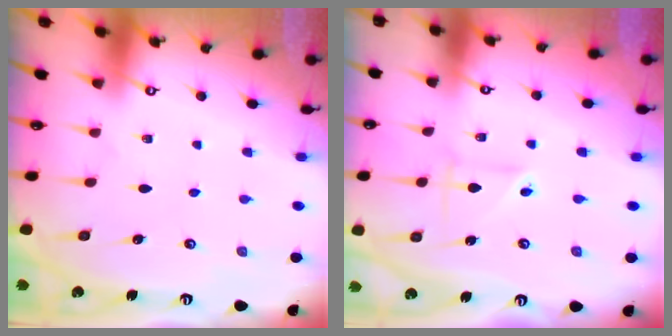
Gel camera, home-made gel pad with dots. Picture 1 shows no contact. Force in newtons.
{"total": 2.8, "press": 2.8, "slide": 0.2}